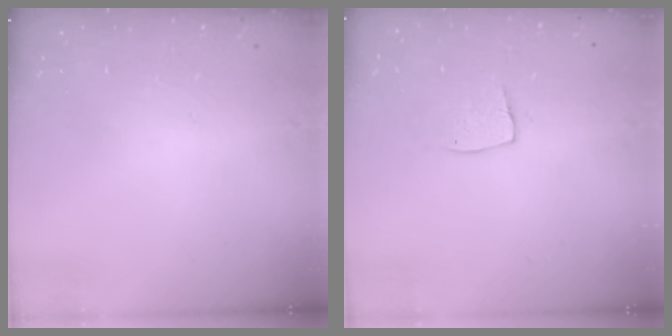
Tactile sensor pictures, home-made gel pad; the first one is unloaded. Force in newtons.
{"total": 5.9, "press": 5.9, "slide": 0.4}